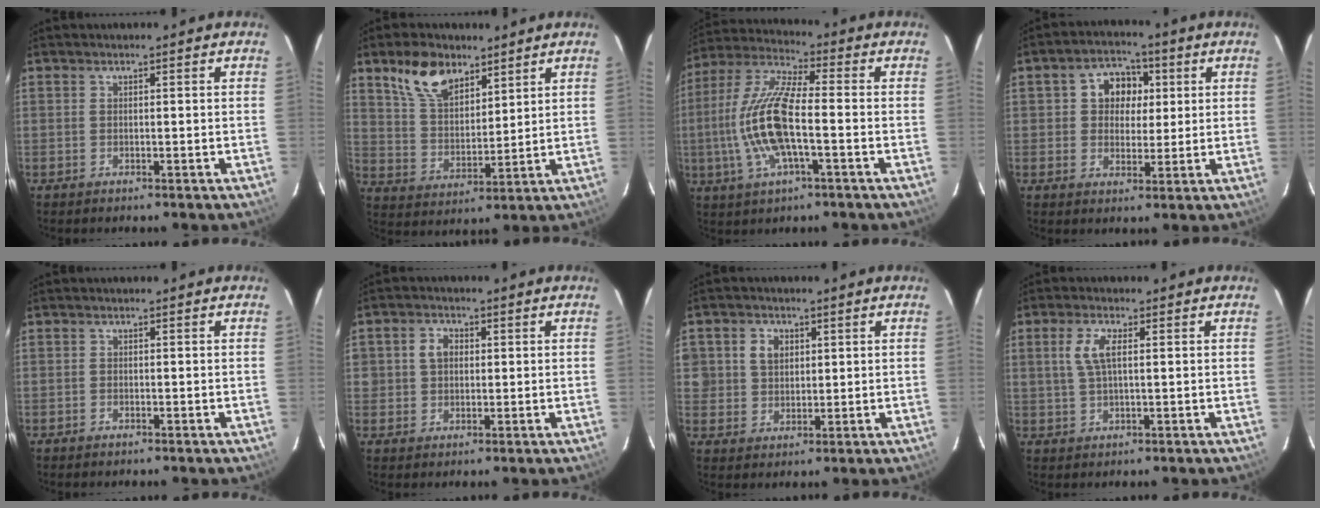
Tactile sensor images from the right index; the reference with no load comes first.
{"total": 11.1, "force": [7.2, 6.0, 5.9], "torque": [-0.111, 0.020, 0.143]}
{"total": 14.7, "force": [-2.7, 4.0, 13.9], "torque": [-0.288, -0.001, -0.057]}
{"total": 7.4, "force": [1.6, 6.3, 3.7], "torque": [-0.061, 0.025, 0.027]}
{"total": 0.6, "force": [-0.5, 0.3, 0.1], "torque": [-0.003, 0.001, -0.010]}
{"total": 3.8, "force": [0.7, 3.3, 1.7], "torque": [-0.024, 0.014, 0.015]}
{"total": 5.3, "force": [1.6, 4.6, 1.8], "torque": [-0.034, 0.019, 0.033]}
{"total": 4.7, "force": [1.3, 1.7, 4.2], "torque": [-0.086, 0.006, 0.028]}